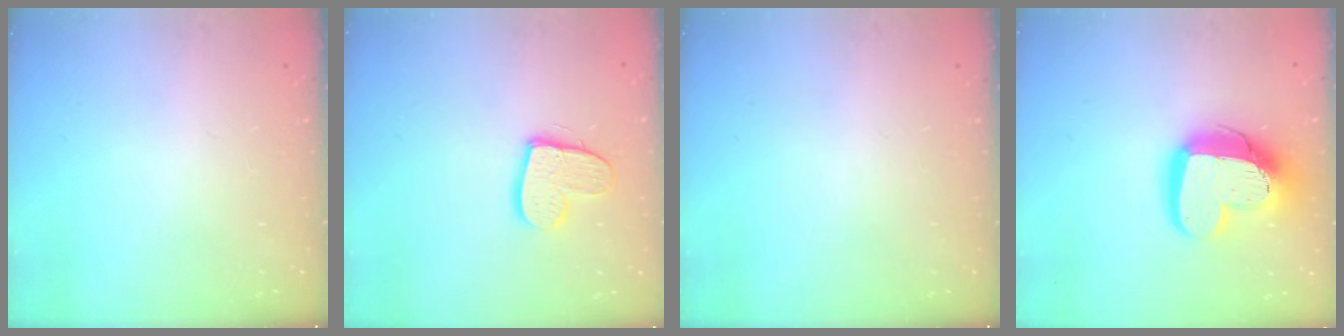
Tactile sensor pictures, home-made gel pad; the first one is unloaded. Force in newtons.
{"total": 12.0, "press": 11.9, "slide": 0.9}
{"total": 0.0}
{"total": 17.3, "press": 17.3, "slide": 1.6}